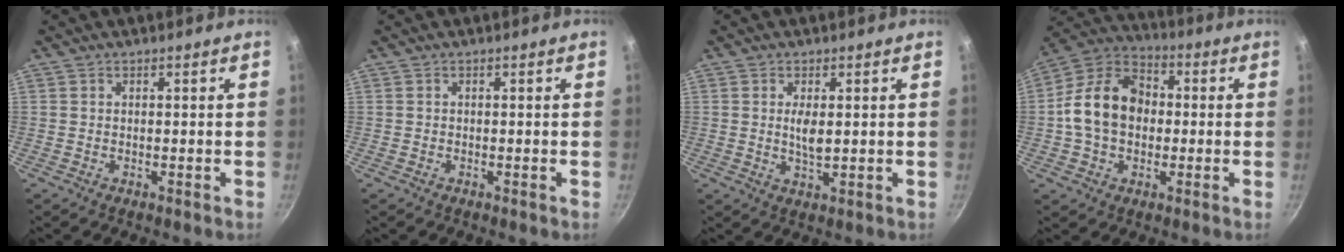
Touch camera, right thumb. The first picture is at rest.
{"total": 0.0}
{"total": 3.5, "force": [0.6, 1.3, 3.2], "torque": [-0.058, -0.008, 0.013]}
{"total": 14.7, "force": [-0.3, 11.1, 9.7], "torque": [-0.138, 0.034, -0.024]}